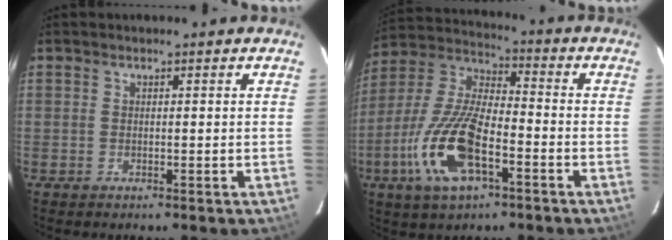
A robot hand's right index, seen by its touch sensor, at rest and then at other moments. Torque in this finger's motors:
{"motor_torque": [1.83, -0.31, 0.45, 0.21]}